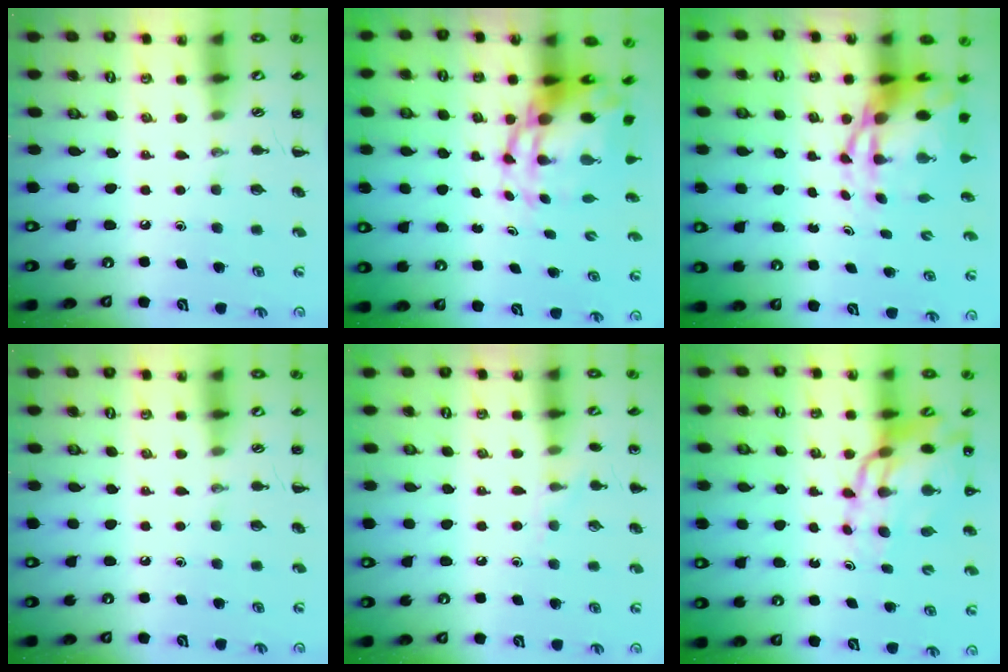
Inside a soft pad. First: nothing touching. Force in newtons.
{"total": 8.1, "press": 7.8, "slide": 2.0}
{"total": 7.0, "press": 6.8, "slide": 1.9}
{"total": 0.0}
{"total": 6.0, "press": 5.7, "slide": 1.9}
{"total": 14.2, "press": 13.5, "slide": 4.5}